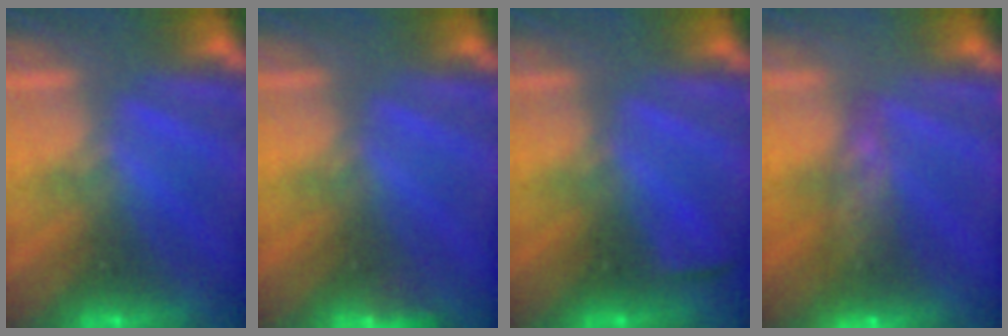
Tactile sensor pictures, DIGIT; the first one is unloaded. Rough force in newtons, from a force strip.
{"total": 2.9}
{"total": 1.8}
{"total": 6.4}